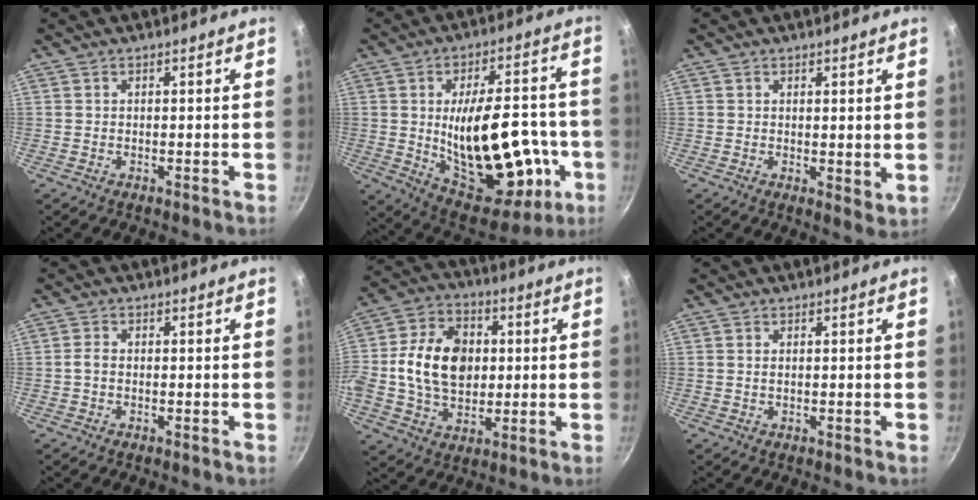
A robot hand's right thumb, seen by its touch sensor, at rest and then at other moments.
{"total": 25.6, "force": [-3.6, 13.0, 21.8], "torque": [-0.289, 0.015, -0.024]}
{"total": 2.8, "force": [1.4, 1.3, 2.1], "torque": [-0.026, -0.014, 0.020]}
{"total": 1.5, "force": [-0.4, 0.9, 1.0], "torque": [-0.024, 0.009, -0.011]}
{"total": 16.8, "force": [0.9, 12.3, 11.4], "torque": [-0.178, 0.016, 0.006]}
{"total": 0.7, "force": [0.1, 0.3, 0.6], "torque": [-0.011, 0.000, 0.002]}